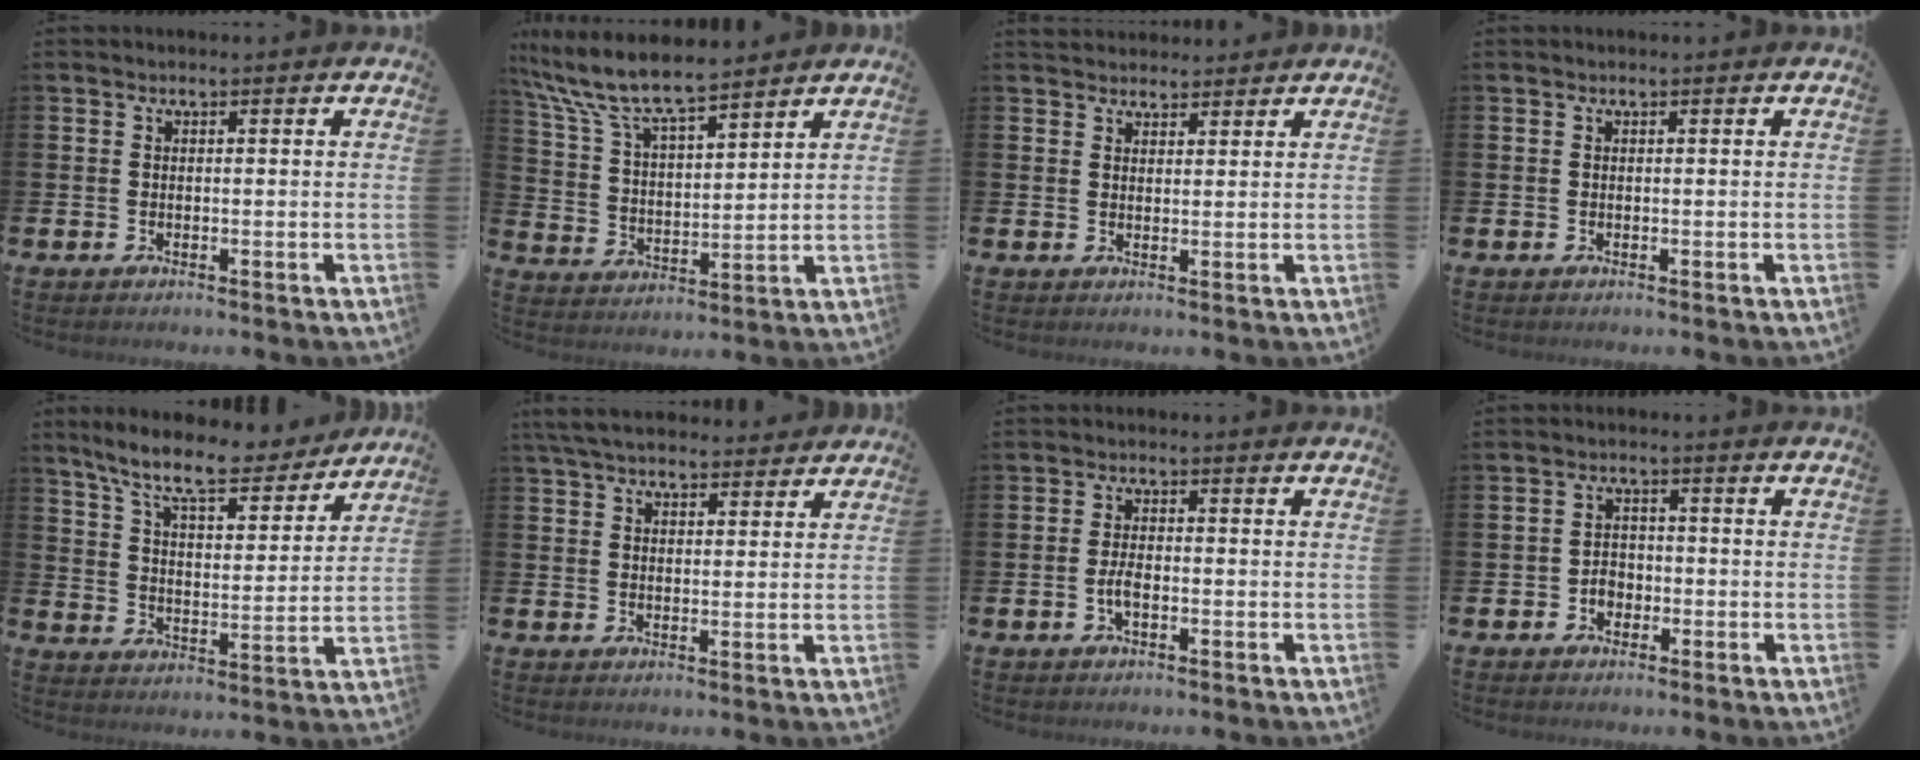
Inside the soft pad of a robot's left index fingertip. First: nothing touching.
{"total": 9.0, "force": [8.2, 1.7, 3.1], "torque": [-0.101, -0.042, 0.149]}
{"total": 2.6, "force": [2.4, 0.8, -0.3], "torque": [0.007, -0.012, 0.044]}
{"total": 0.0}
{"total": 10.2, "force": [9.0, 2.0, 4.3], "torque": [-0.108, -0.052, 0.155]}
{"total": 5.6, "force": [5.2, 1.4, 1.6], "torque": [-0.051, -0.012, 0.100]}
{"total": 2.4, "force": [-0.7, 1.0, 2.0], "torque": [-0.037, 0.002, -0.014]}
{"total": 2.4, "force": [-1.0, 2.0, 0.9], "torque": [-0.020, 0.004, -0.023]}